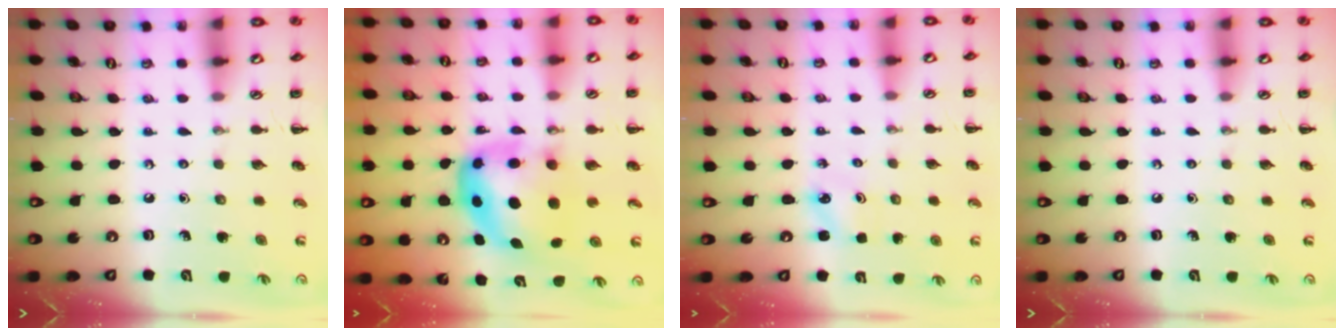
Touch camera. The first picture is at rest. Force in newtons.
{"total": 7.5, "press": 7.3, "slide": 1.7}
{"total": 2.0, "press": 2.0, "slide": 0.5}
{"total": 0.0}